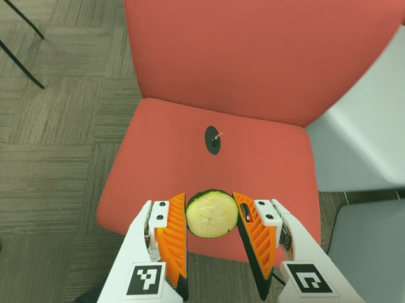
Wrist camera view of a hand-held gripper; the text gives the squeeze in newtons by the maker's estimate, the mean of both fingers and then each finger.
{"total": 9.0, "left": 9.1, "right": 8.9}